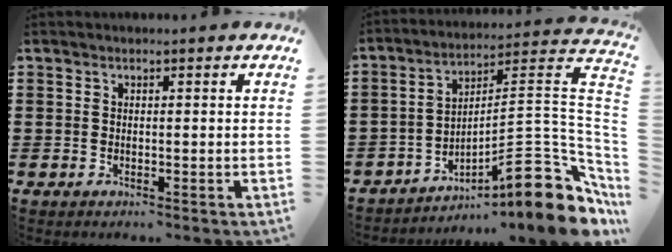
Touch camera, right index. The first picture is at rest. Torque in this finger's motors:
{"motor_torque": [0.19, -0.07, 0.34, 0.05]}